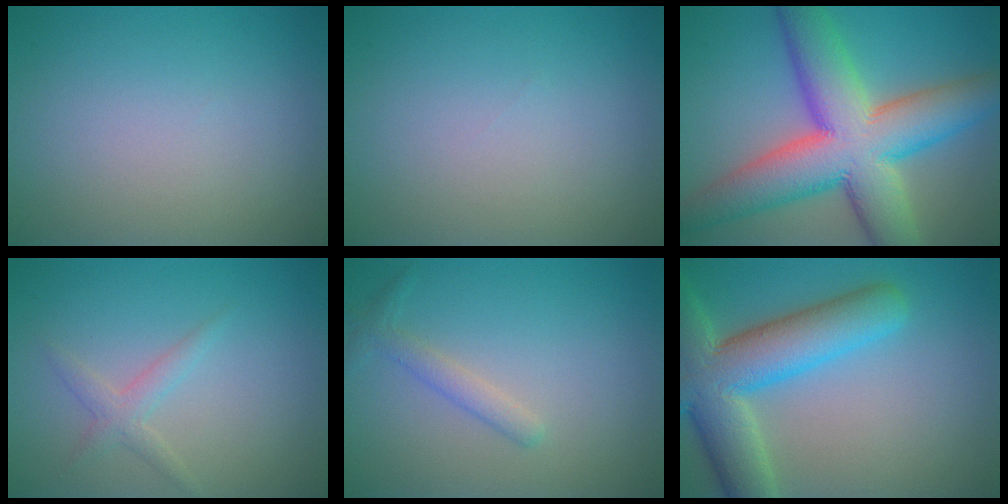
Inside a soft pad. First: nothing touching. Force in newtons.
{"total": 0.0}
{"total": 12.6, "press": 12.6, "slide": 0.3}
{"total": 1.7, "press": 1.7, "slide": 0.1}
{"total": 1.7, "press": 1.7, "slide": 0.1}
{"total": 9.6, "press": 9.6, "slide": 0.6}